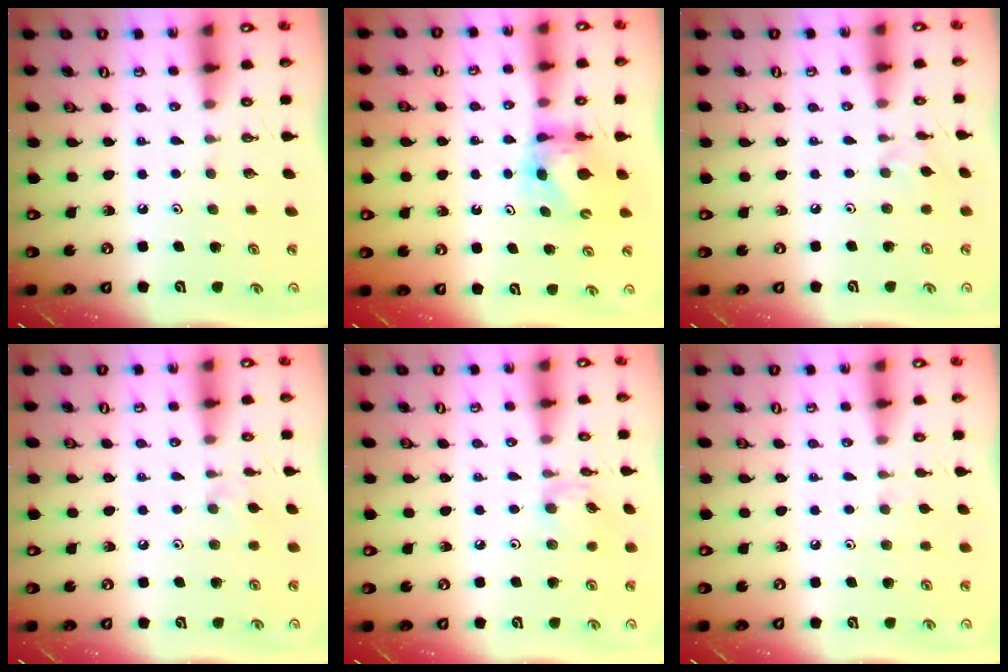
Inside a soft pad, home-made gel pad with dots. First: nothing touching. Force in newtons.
{"total": 5.4, "press": 5.4, "slide": 0.5}
{"total": 3.3, "press": 3.2, "slide": 0.6}
{"total": 5.0, "press": 4.9, "slide": 0.6}
{"total": 4.7, "press": 4.7, "slide": 0.3}
{"total": 3.1, "press": 3.1, "slide": 0.6}